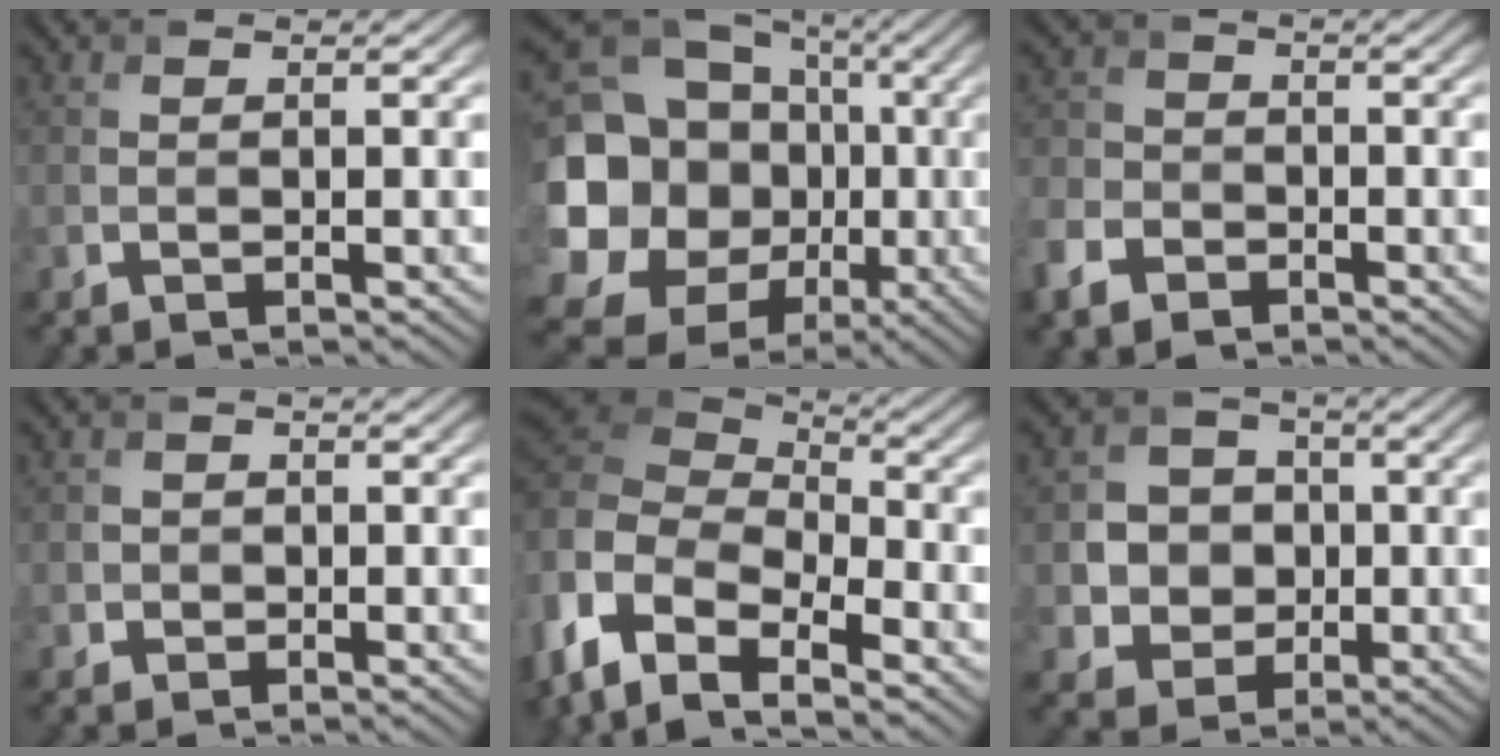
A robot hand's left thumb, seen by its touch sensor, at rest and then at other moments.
{"total": 21.6, "force": [-0.7, 18.2, 11.7], "torque": [-0.257, -0.023, -0.023]}
{"total": 5.3, "force": [-2.9, 3.7, 2.4], "torque": [-0.074, -0.006, -0.069]}
{"total": 1.9, "force": [-0.4, 1.9, 0.2], "torque": [0.002, 0.003, -0.012]}
{"total": 10.4, "force": [-3.6, 6.2, 7.5], "torque": [-0.193, -0.017, -0.058]}
{"total": 7.3, "force": [-0.1, 6.8, 2.6], "torque": [-0.063, -0.012, -0.017]}